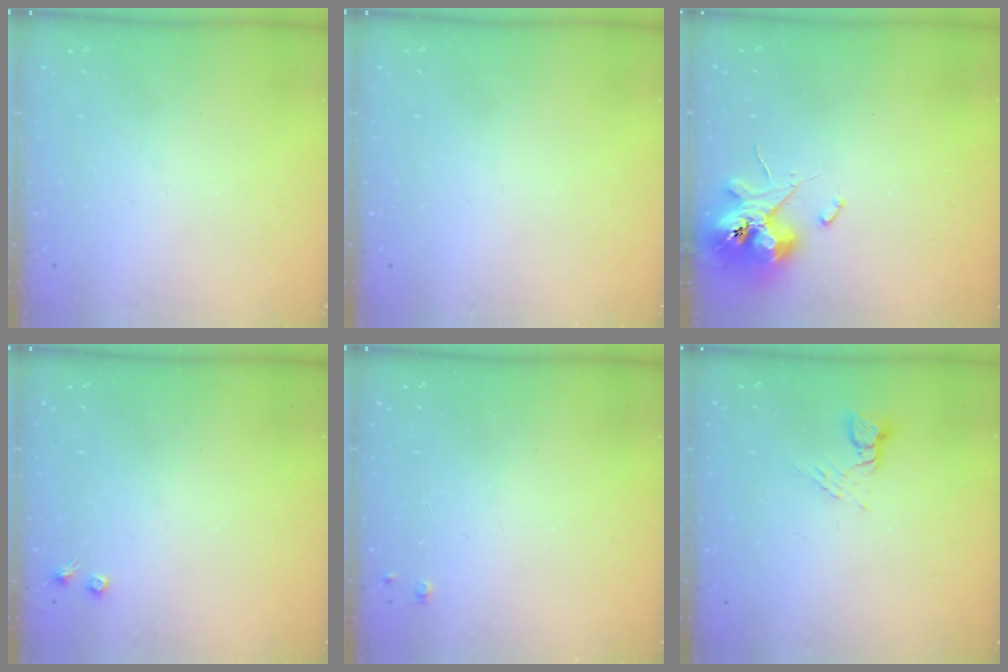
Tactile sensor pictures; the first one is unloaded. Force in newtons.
{"total": 0.0}
{"total": 11.8, "press": 11.6, "slide": 1.8}
{"total": 2.7, "press": 2.7, "slide": 0.4}
{"total": 4.0, "press": 3.9, "slide": 0.5}
{"total": 2.4, "press": 2.4, "slide": 0.2}